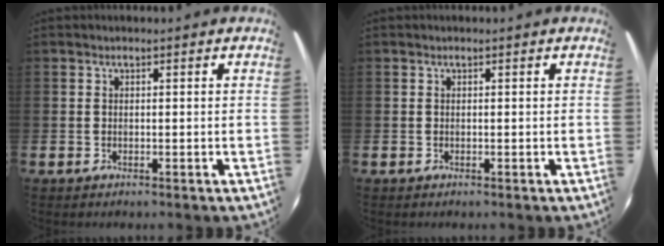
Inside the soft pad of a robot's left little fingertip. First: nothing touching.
{"total": 0.0}